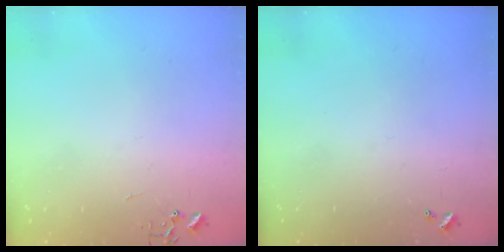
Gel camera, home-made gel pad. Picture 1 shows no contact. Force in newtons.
{"total": 0.0}